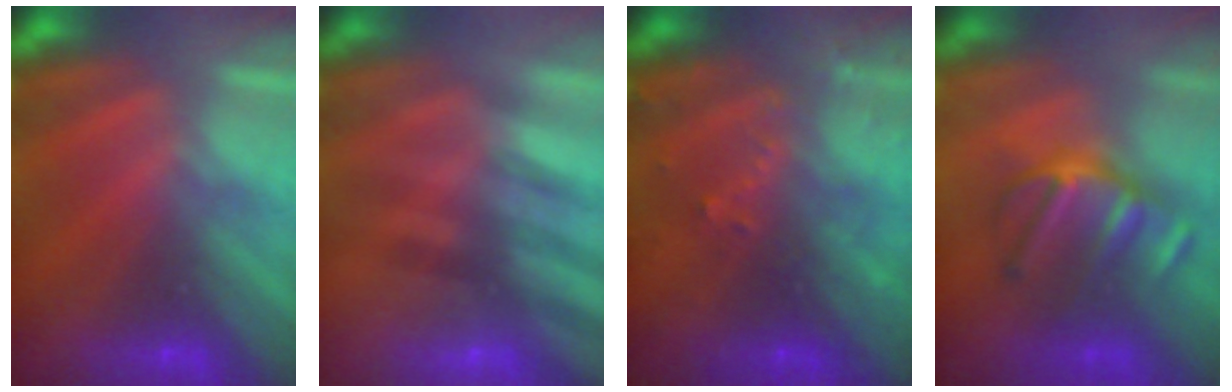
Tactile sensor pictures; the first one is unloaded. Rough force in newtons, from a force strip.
{"total": 2.4}
{"total": 6.3}
{"total": 2.9}